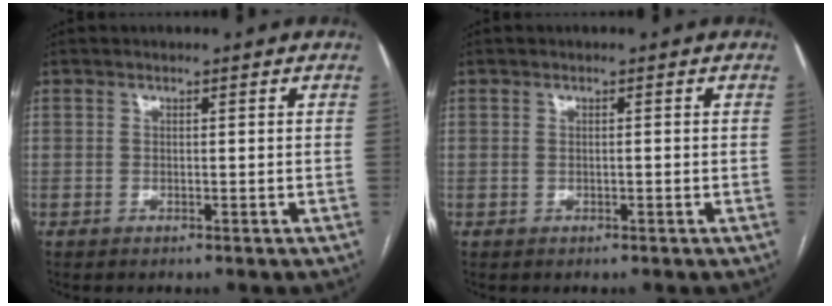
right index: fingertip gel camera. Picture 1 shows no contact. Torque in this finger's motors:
{"motor_torque": [-0.02, 0.18, -0.05, 0.00]}